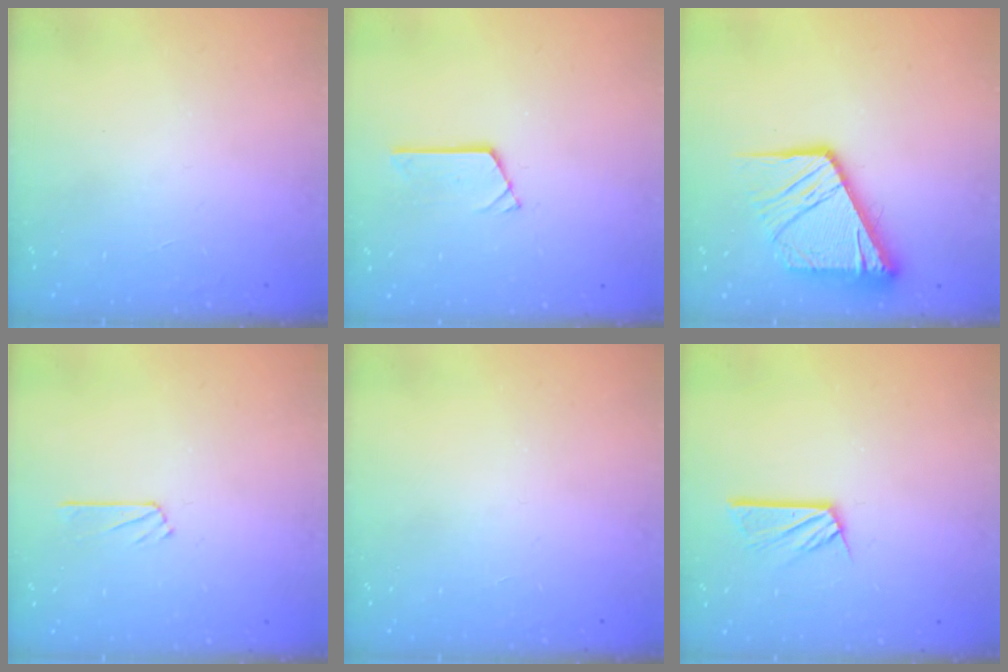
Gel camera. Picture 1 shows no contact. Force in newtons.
{"total": 3.2, "press": 3.2, "slide": 0.0}
{"total": 15.3, "press": 15.2, "slide": 1.6}
{"total": 2.3, "press": 2.3, "slide": 0.2}
{"total": 0.0}
{"total": 8.1, "press": 8.1, "slide": 0.6}